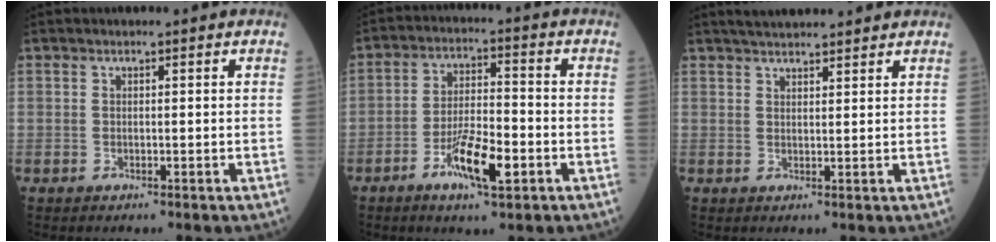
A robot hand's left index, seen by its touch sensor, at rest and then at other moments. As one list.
[{"total": 8.3, "force": [-3.8, 1.9, 7.1], "torque": [-0.137, -0.004, -0.066]}, {"total": 6.8, "force": [6.2, 1.0, 2.6], "torque": [-0.041, 0.031, 0.092]}]